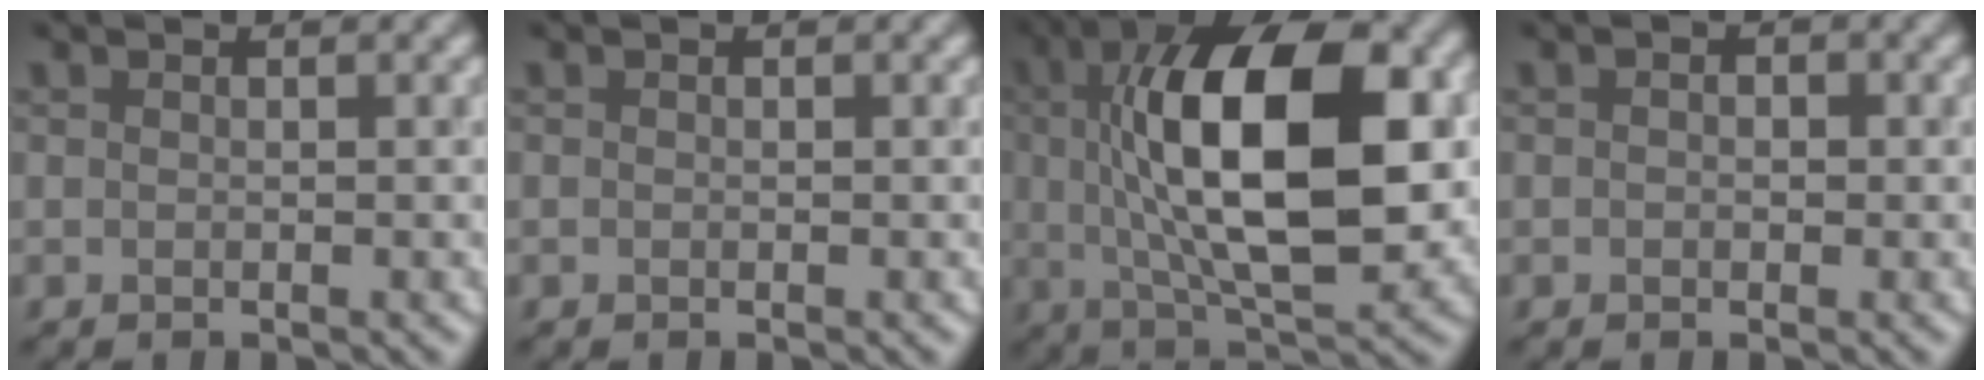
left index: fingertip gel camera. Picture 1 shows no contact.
{"total": 0.0}
{"total": 14.6, "force": [1.5, 6.6, 13.0], "torque": [-0.206, 0.010, 0.021]}
{"total": 1.0, "force": [0.1, 0.8, 0.6], "torque": [-0.007, -0.004, -0.003]}